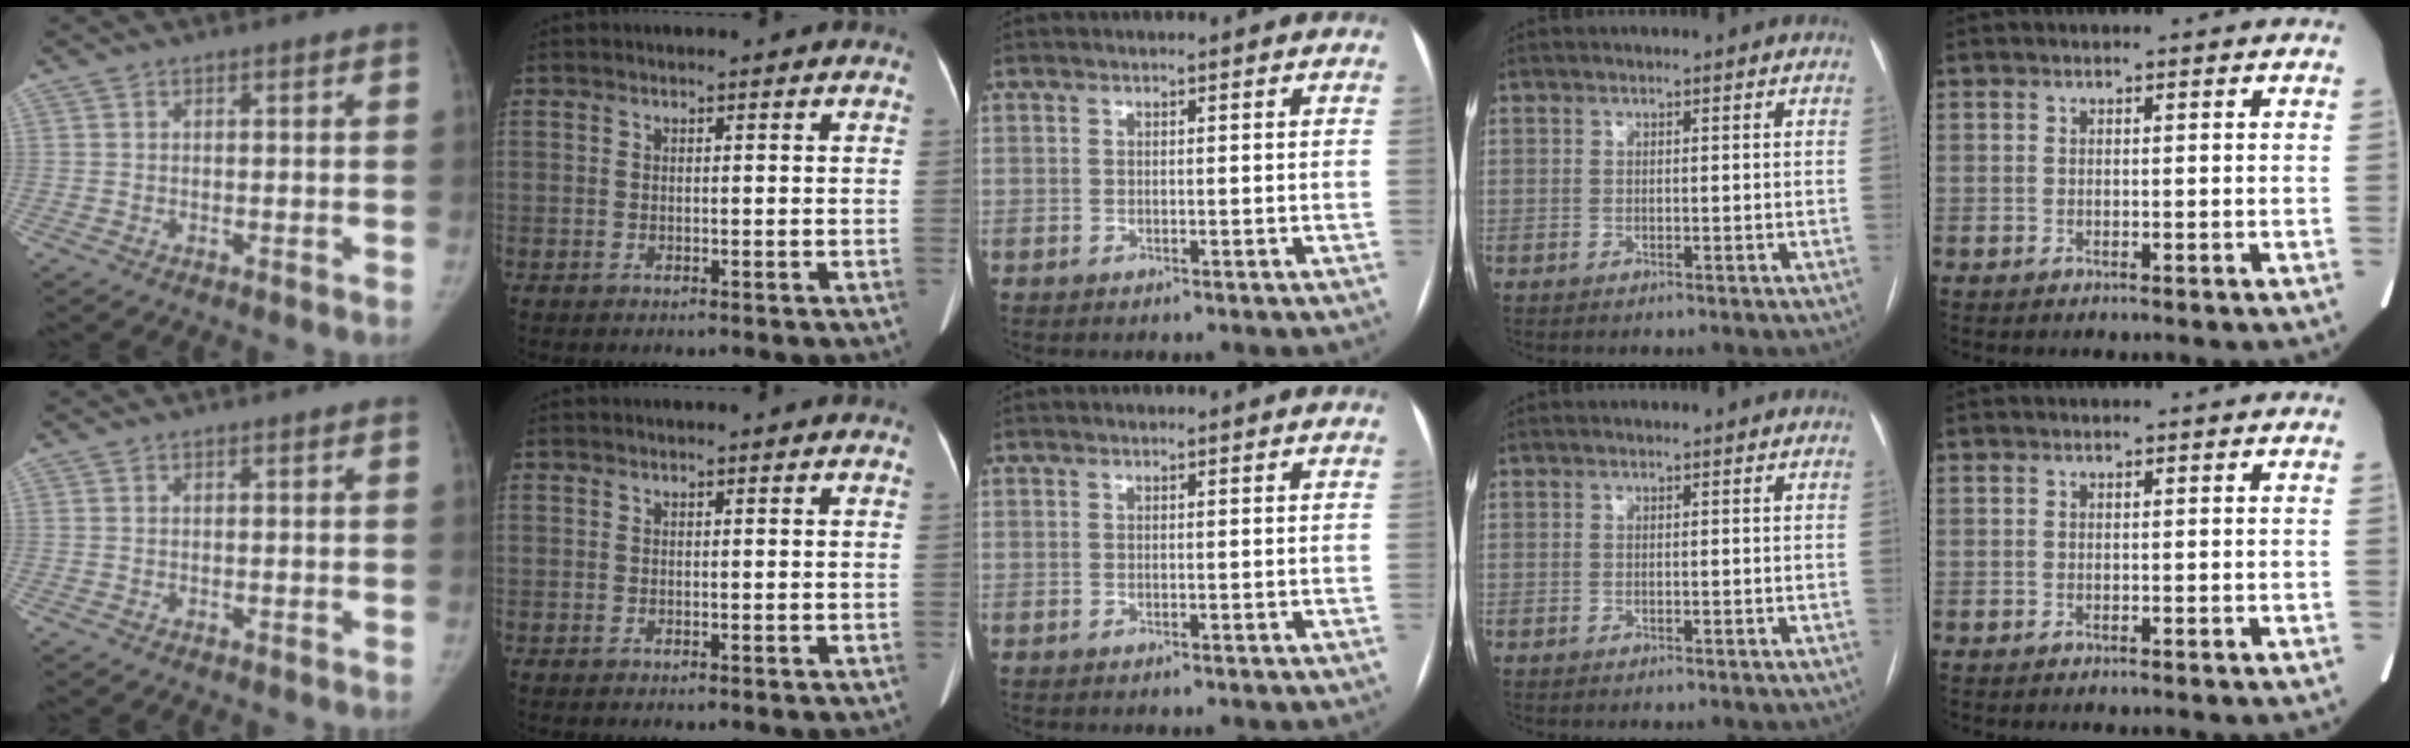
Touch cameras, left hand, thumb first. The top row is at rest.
{}